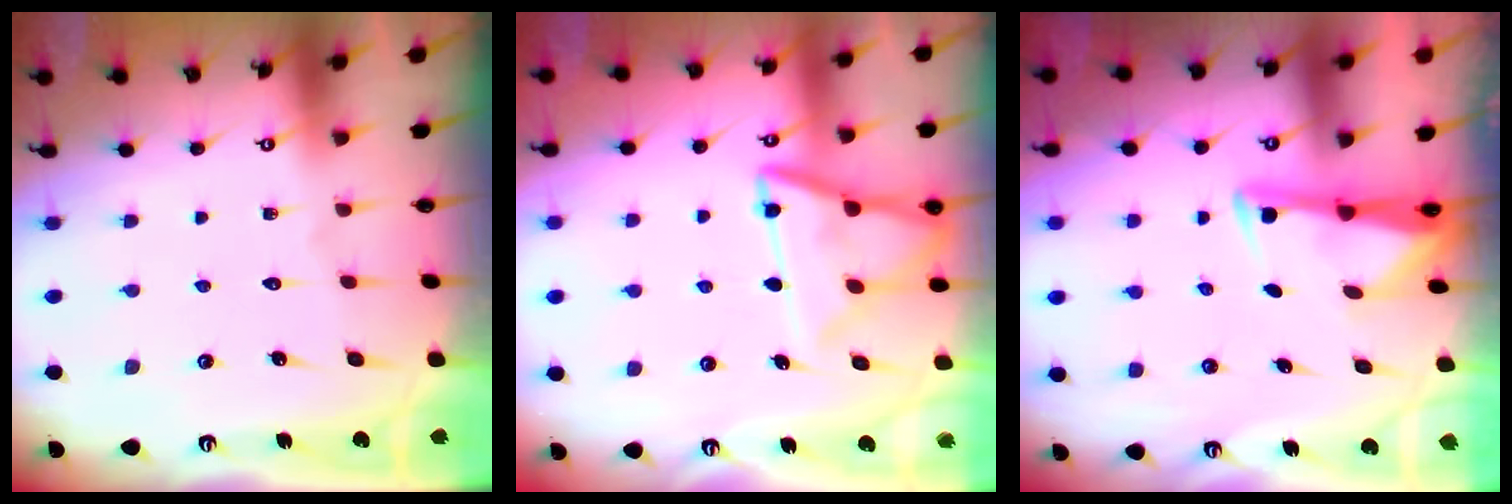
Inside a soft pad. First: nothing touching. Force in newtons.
{"total": 14.3, "press": 14.3, "slide": 1.1}
{"total": 2.9, "press": 2.9, "slide": 0.4}